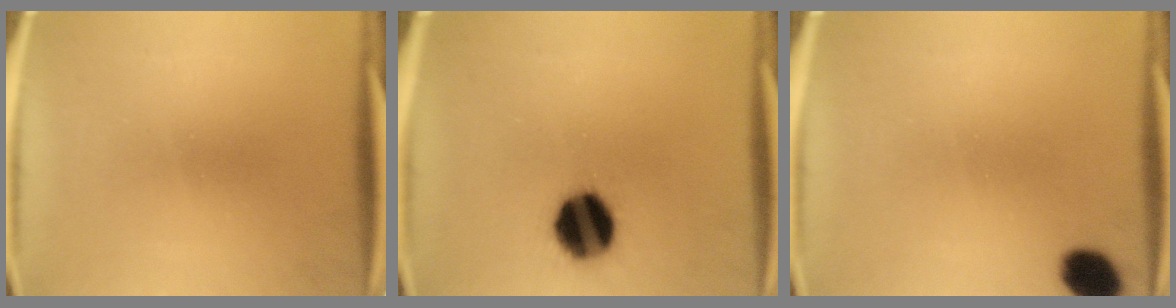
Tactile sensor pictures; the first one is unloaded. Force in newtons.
{"total": 14.3}
{"total": 6.4}